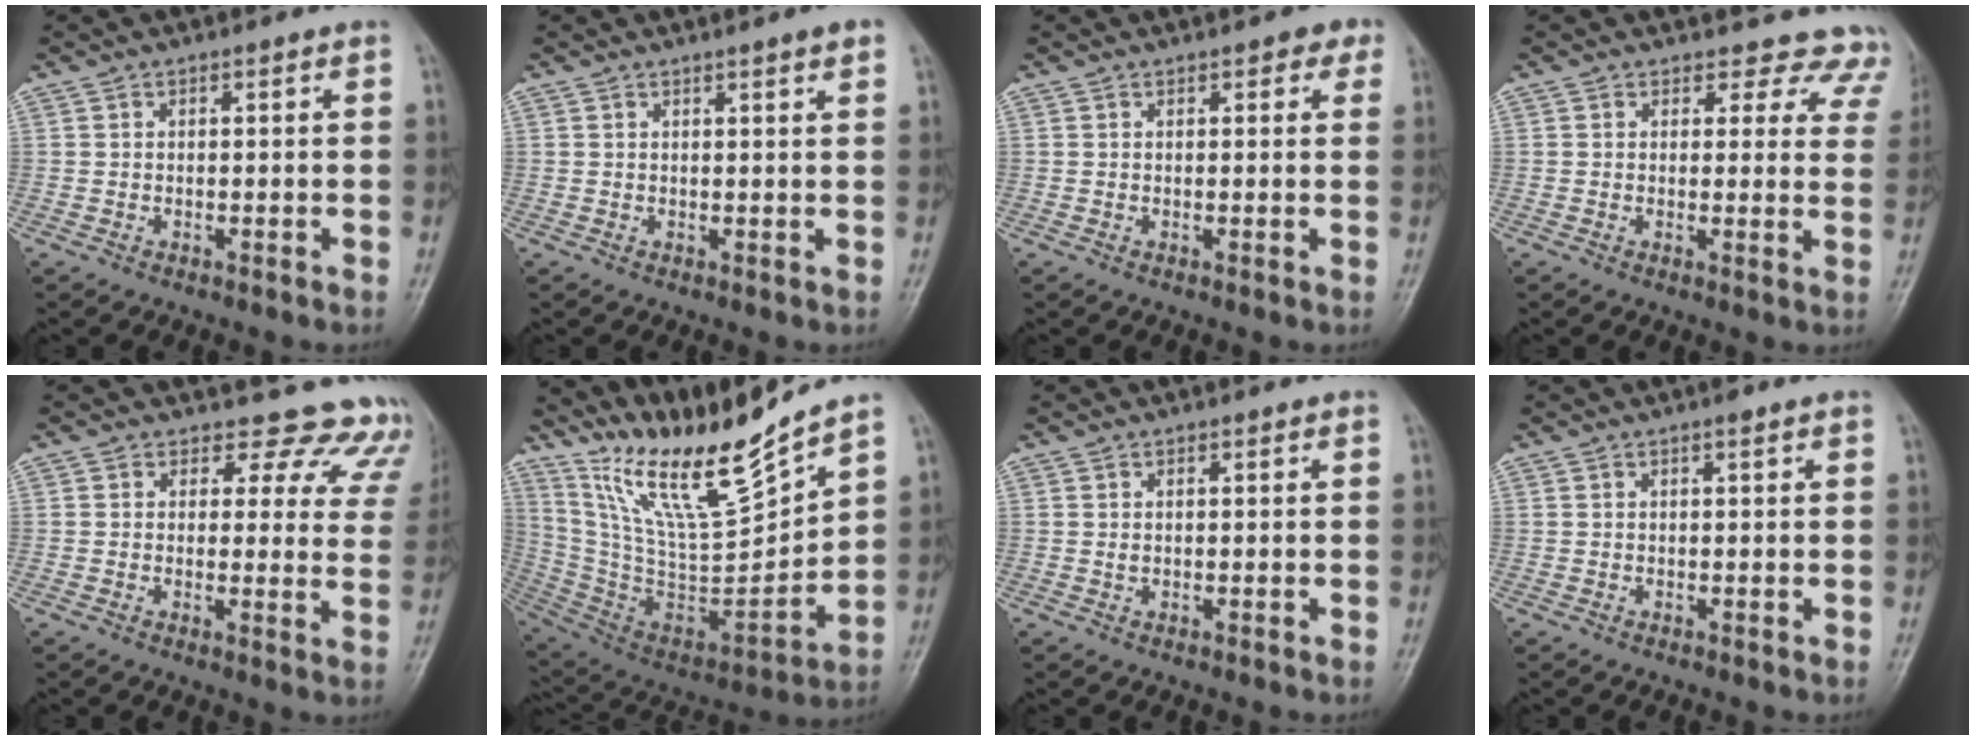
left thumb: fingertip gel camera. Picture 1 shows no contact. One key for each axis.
{"total": 2.8, "fx": 2.0, "fy": 0.3, "fz": 2.0, "tx": -0.023, "ty": -0.003, "tz": 0.024}
{"total": 2.8, "fx": 1.6, "fy": 1.5, "fz": 1.7, "tx": 0.001, "ty": -0.001, "tz": 0.014}
{"total": 10.5, "fx": 9.3, "fy": 4.8, "fz": 0.2, "tx": 0.057, "ty": -0.050, "tz": 0.068}
{"total": 13.8, "fx": 12.3, "fy": 6.0, "fz": 1.6, "tx": 0.032, "ty": -0.090, "tz": 0.104}
{"total": 20.1, "fx": 16.5, "fy": 2.8, "fz": 11.3, "tx": -0.163, "ty": -0.100, "tz": 0.313}
{"total": 0.8, "fx": 0.3, "fy": 0.6, "fz": 0.3, "tx": -0.002, "ty": -0.002, "tz": 0.006}
{"total": 0.8, "fx": 0.6, "fy": 0.3, "fz": 0.5, "tx": -0.007, "ty": -0.001, "tz": 0.008}